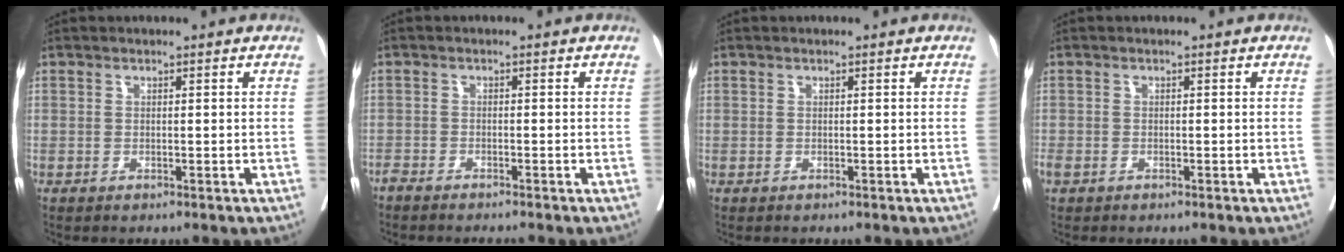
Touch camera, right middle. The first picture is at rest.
{"total": 3.6, "force": [-3.3, -0.1, 1.3], "torque": [-0.015, -0.007, -0.054]}
{"total": 0.0}
{"total": 1.8, "force": [-1.2, 1.0, 0.9], "torque": [-0.029, -0.005, -0.021]}